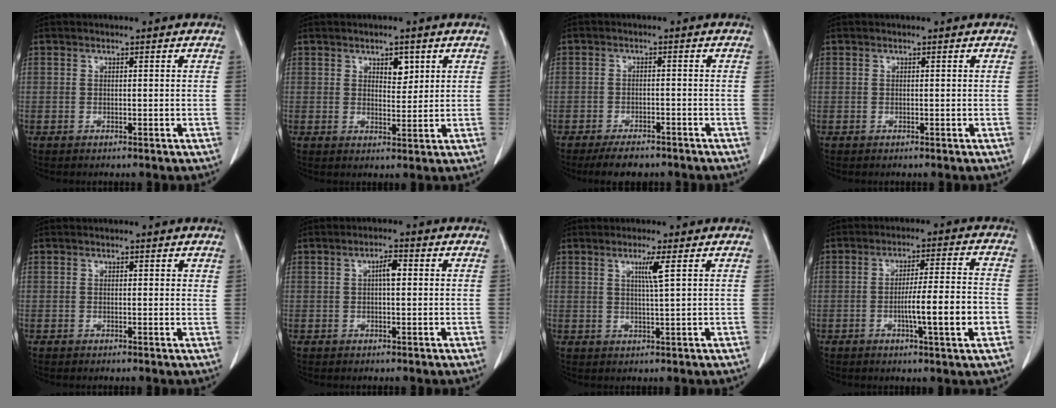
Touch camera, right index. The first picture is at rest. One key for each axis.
{"total": 3.1, "fx": 1.6, "fy": 1.6, "fz": 2.2, "tx": -0.031, "ty": -0.003, "tz": 0.027}
{"total": 4.8, "fx": -3.9, "fy": 2.1, "fz": 1.8, "tx": -0.026, "ty": 0.000, "tz": -0.061}
{"total": 0.0}
{"total": 0.6, "fx": 0.5, "fy": 0.3, "fz": 0.3, "tx": -0.001, "ty": -0.001, "tz": 0.002}
{"total": 2.5, "fx": 0.4, "fy": 0.6, "fz": 2.4, "tx": -0.041, "ty": 0.005, "tz": 0.006}
{"total": 3.0, "fx": 1.2, "fy": -0.7, "fz": 2.7, "tx": -0.051, "ty": -0.005, "tz": 0.023}
{"total": 9.6, "fx": -2.6, "fy": 0.0, "fz": 9.2, "tx": -0.145, "ty": 0.000, "tz": -0.041}